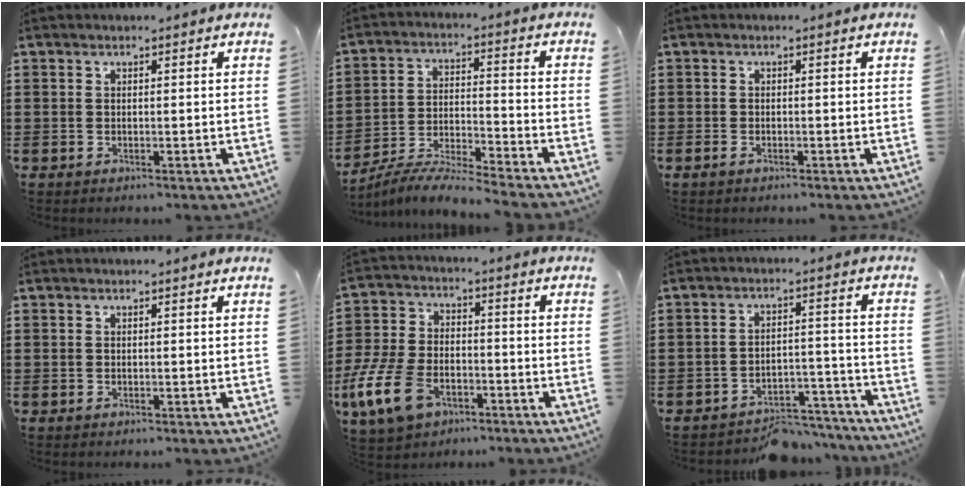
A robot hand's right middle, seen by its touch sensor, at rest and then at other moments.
{"total": 6.8, "force": [-6.6, -0.5, 1.4], "torque": [-0.030, -0.007, -0.130]}
{"total": 0.7, "force": [-0.5, 0.2, 0.5], "torque": [-0.013, -0.007, -0.007]}
{"total": 0.0}
{"total": 10.5, "force": [-6.0, 5.7, 6.4], "torque": [-0.160, 0.008, -0.118]}
{"total": 5.5, "force": [-5.3, 1.2, 1.0], "torque": [-0.014, 0.014, -0.103]}